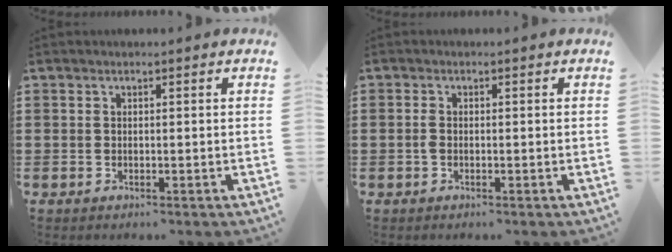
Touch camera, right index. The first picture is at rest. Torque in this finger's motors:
{"motor_torque": [0.47, -0.02, 0.17, 0.05]}